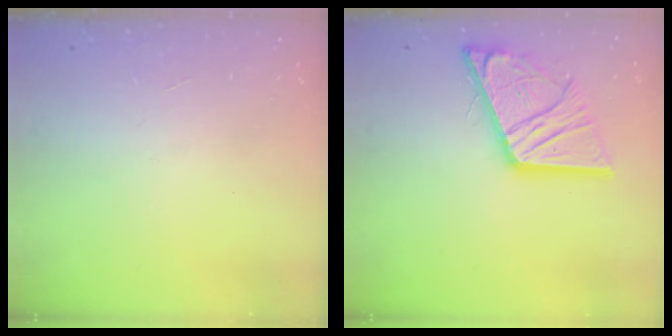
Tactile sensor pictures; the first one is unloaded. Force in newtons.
{"total": 19.6, "press": 19.5, "slide": 2.2}